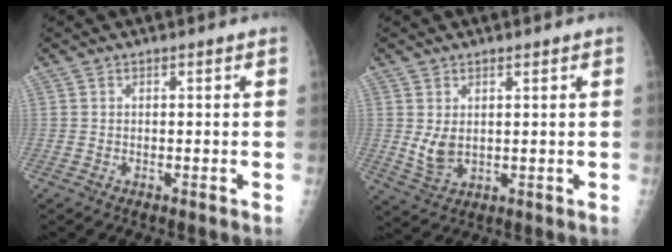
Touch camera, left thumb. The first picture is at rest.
{"total": 4.4, "force": [1.1, 2.8, 3.1], "torque": [-0.052, -0.017, 0.031]}